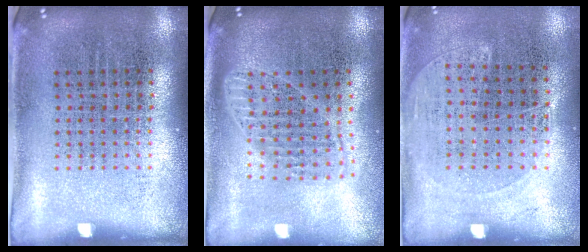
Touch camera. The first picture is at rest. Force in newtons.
{"total": 1.7, "press": 1.4, "slide": 0.9}
{"total": 1.3, "press": 1.0, "slide": 0.7}